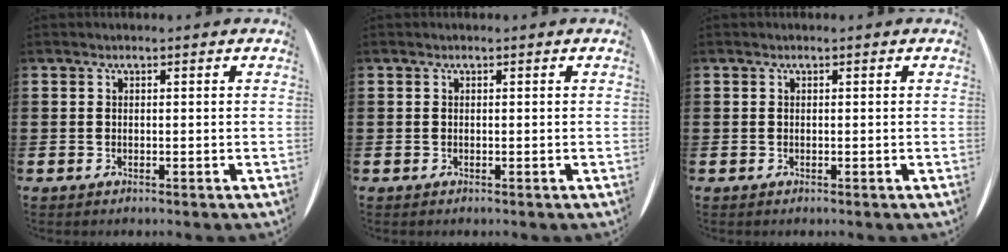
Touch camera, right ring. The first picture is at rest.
{"total": 0.0}
{"total": 0.0}